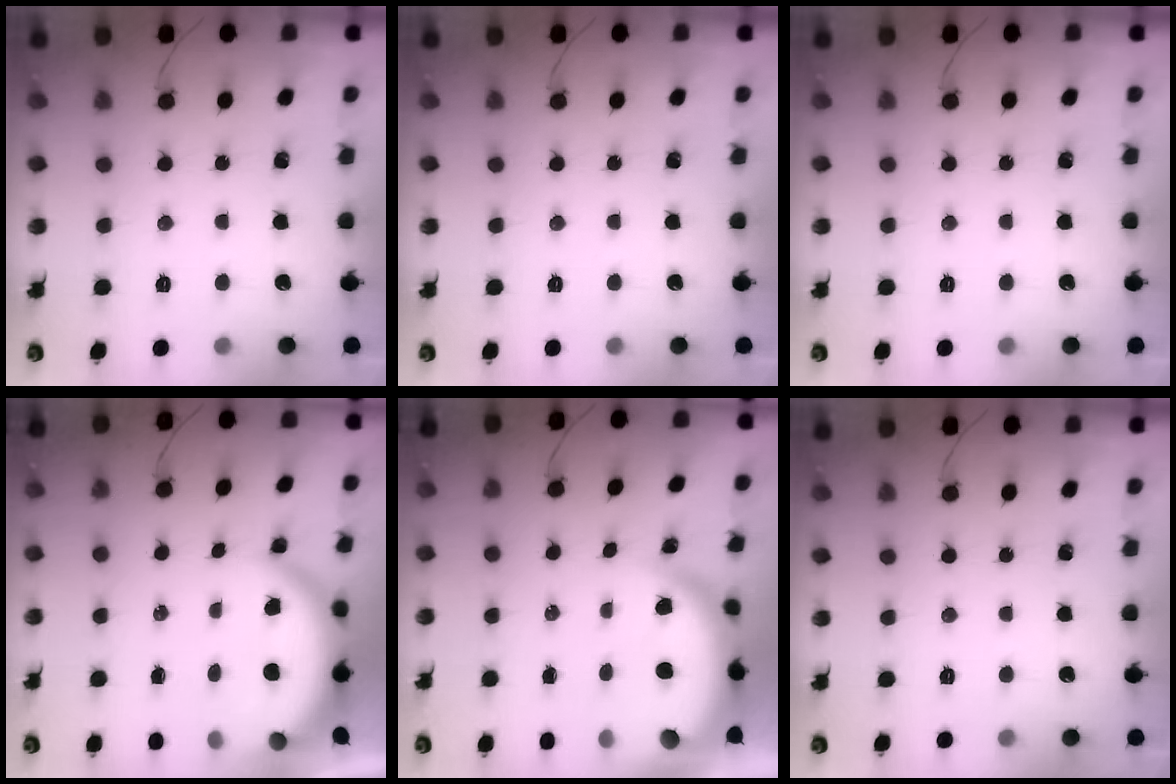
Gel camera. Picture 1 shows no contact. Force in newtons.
{"total": 0.0}
{"total": 0.0}
{"total": 6.6, "press": 6.6, "slide": 0.9}
{"total": 7.8, "press": 7.7, "slide": 1.1}
{"total": 0.0}